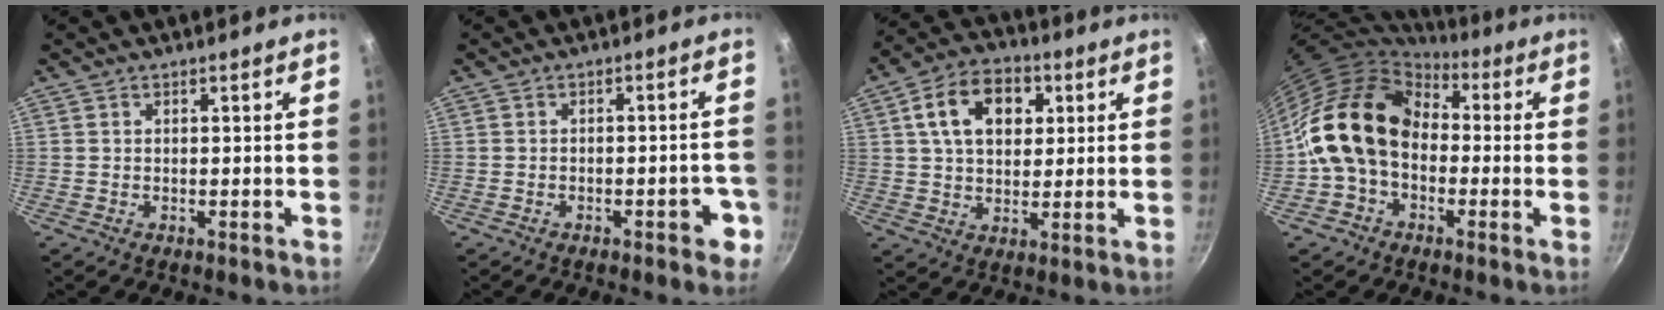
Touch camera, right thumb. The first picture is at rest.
{"total": 4.7, "force": [-2.3, 2.0, 3.6], "torque": [-0.026, 0.025, -0.025]}
{"total": 13.0, "force": [3.8, 8.9, 8.7], "torque": [-0.118, 0.007, 0.054]}
{"total": 15.9, "force": [-0.1, 12.0, 10.4], "torque": [-0.157, 0.039, -0.018]}